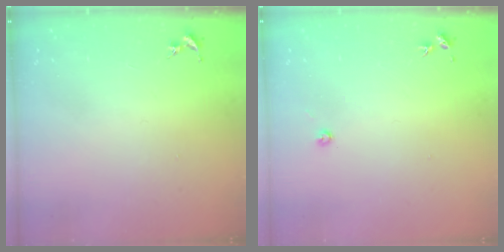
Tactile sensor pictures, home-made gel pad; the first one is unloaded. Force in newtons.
{"total": 4.1, "press": 4.1, "slide": 0.4}